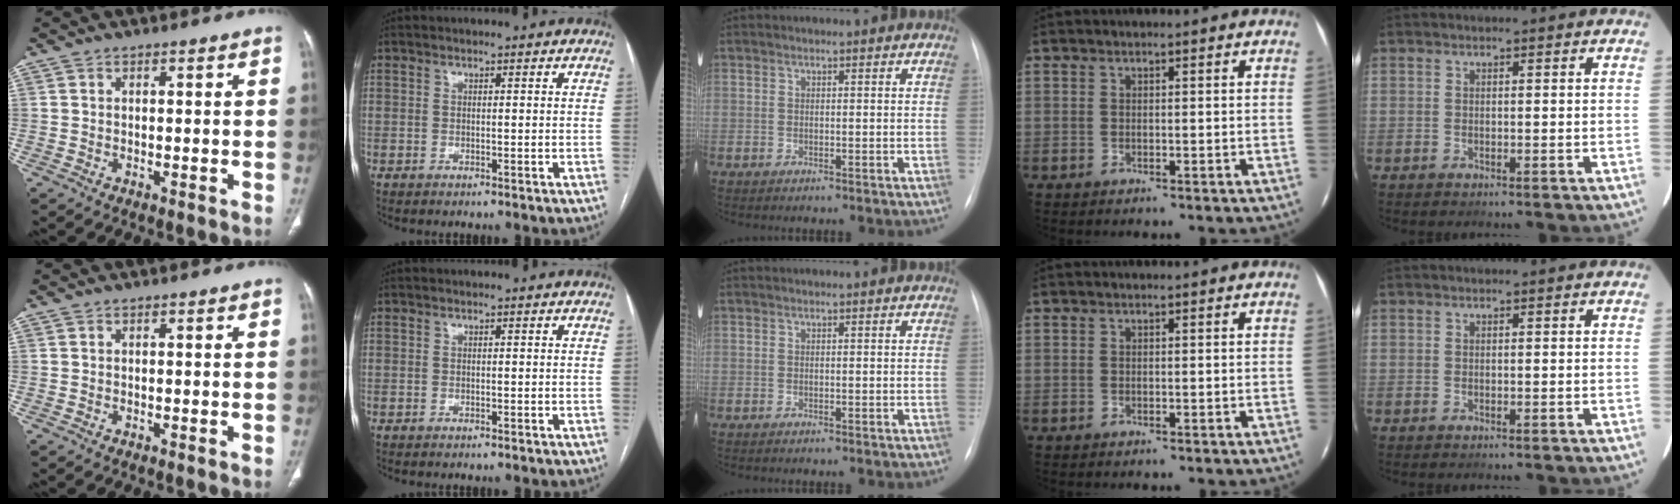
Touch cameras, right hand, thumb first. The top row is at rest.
{}